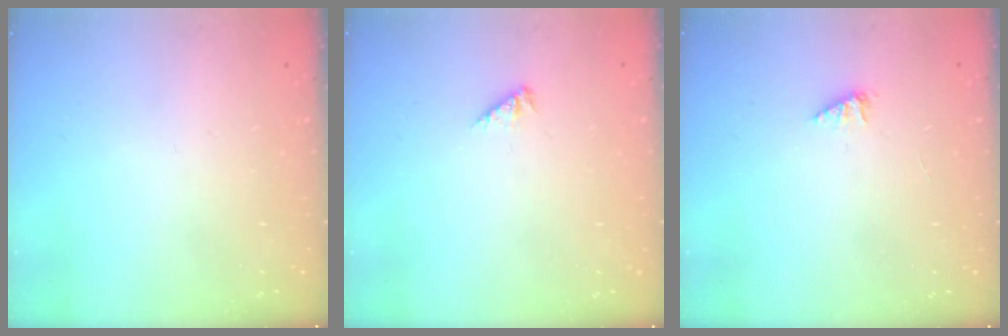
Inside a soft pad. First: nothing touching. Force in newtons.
{"total": 1.7, "press": 1.6, "slide": 0.4}
{"total": 1.4, "press": 1.4, "slide": 0.3}